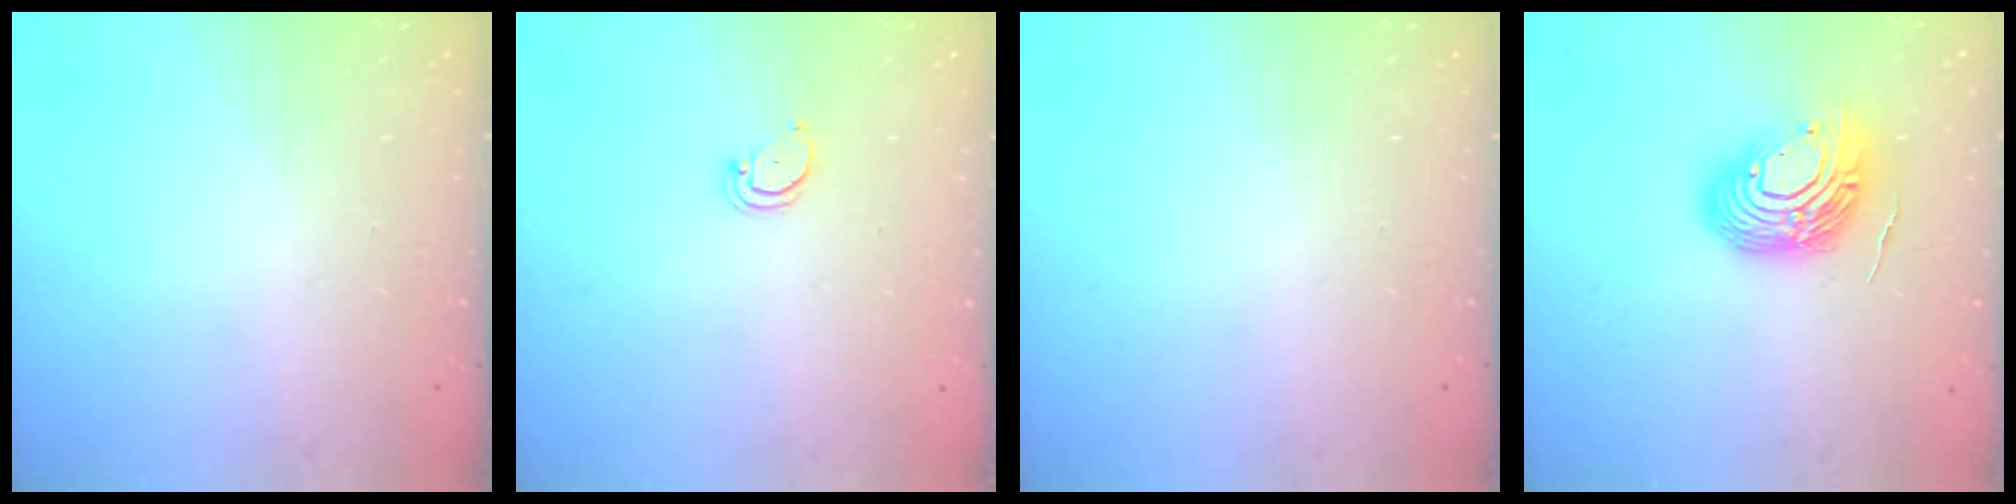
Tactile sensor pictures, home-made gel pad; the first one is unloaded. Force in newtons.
{"total": 2.5, "press": 2.5, "slide": 0.3}
{"total": 0.0}
{"total": 15.1, "press": 15.0, "slide": 2.0}